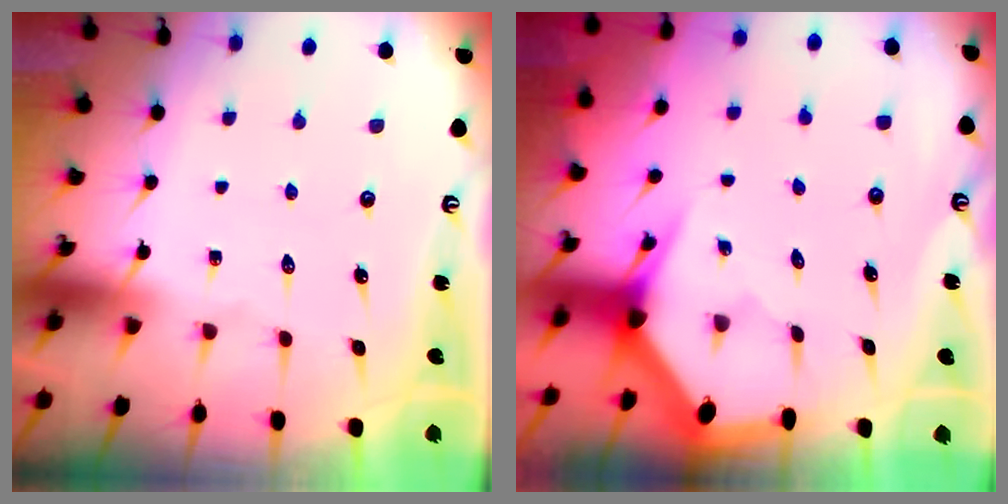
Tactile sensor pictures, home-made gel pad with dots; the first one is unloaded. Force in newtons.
{"total": 3.0, "press": 3.0, "slide": 0.1}